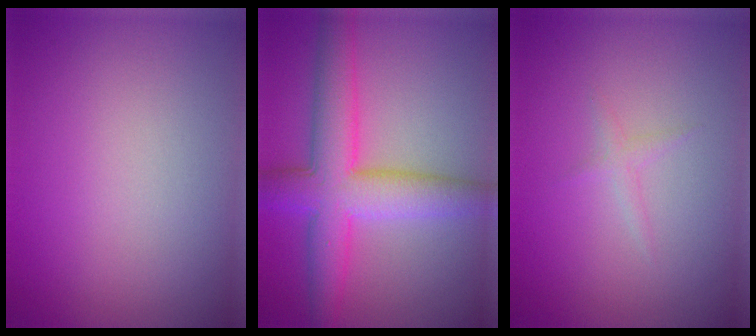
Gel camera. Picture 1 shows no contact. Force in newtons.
{"total": 7.3, "press": 7.3, "slide": 0.1}
{"total": 0.9, "press": 0.9, "slide": 0.0}